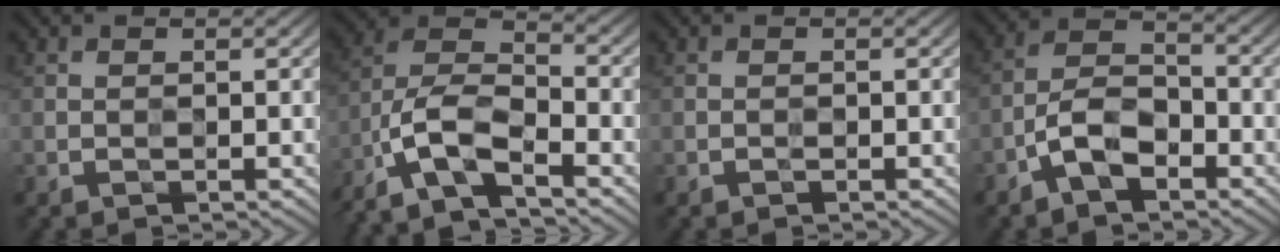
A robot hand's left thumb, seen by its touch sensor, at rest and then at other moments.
{"total": 12.3, "force": [-7.8, 4.4, 8.4], "torque": [-0.175, -0.004, -0.166]}
{"total": 0.0}
{"total": 6.3, "force": [-3.4, 3.0, 4.4], "torque": [-0.079, 0.012, -0.078]}